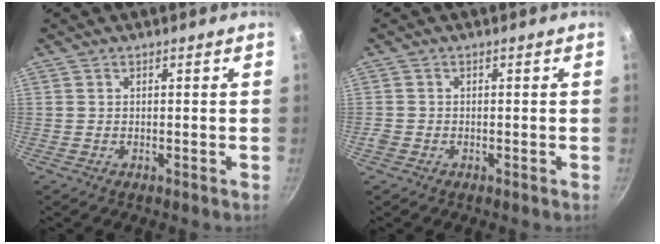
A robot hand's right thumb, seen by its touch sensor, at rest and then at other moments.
{"total": 1.3, "force": [-0.6, 1.1, 0.5], "torque": [-0.011, 0.001, -0.012]}